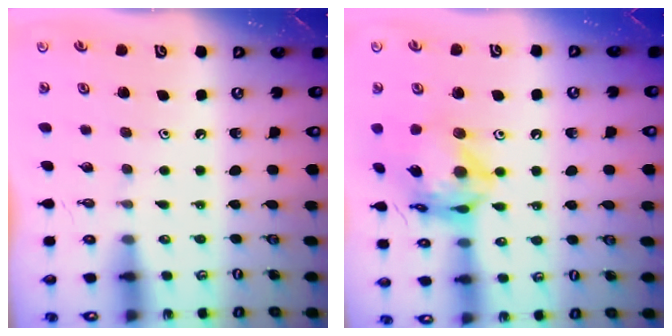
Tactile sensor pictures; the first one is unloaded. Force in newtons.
{"total": 16.3, "press": 16.2, "slide": 2.0}